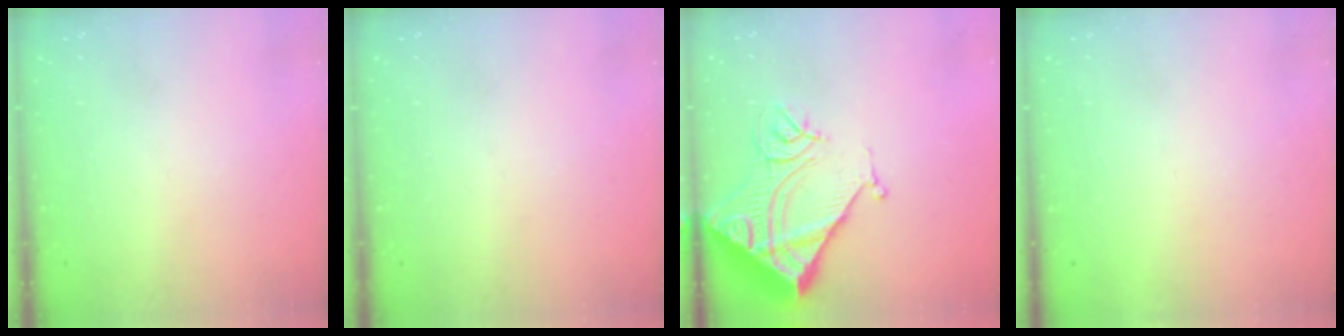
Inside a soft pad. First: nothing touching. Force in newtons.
{"total": 0.0}
{"total": 16.6, "press": 16.5, "slide": 1.7}
{"total": 1.7, "press": 1.7, "slide": 0.1}